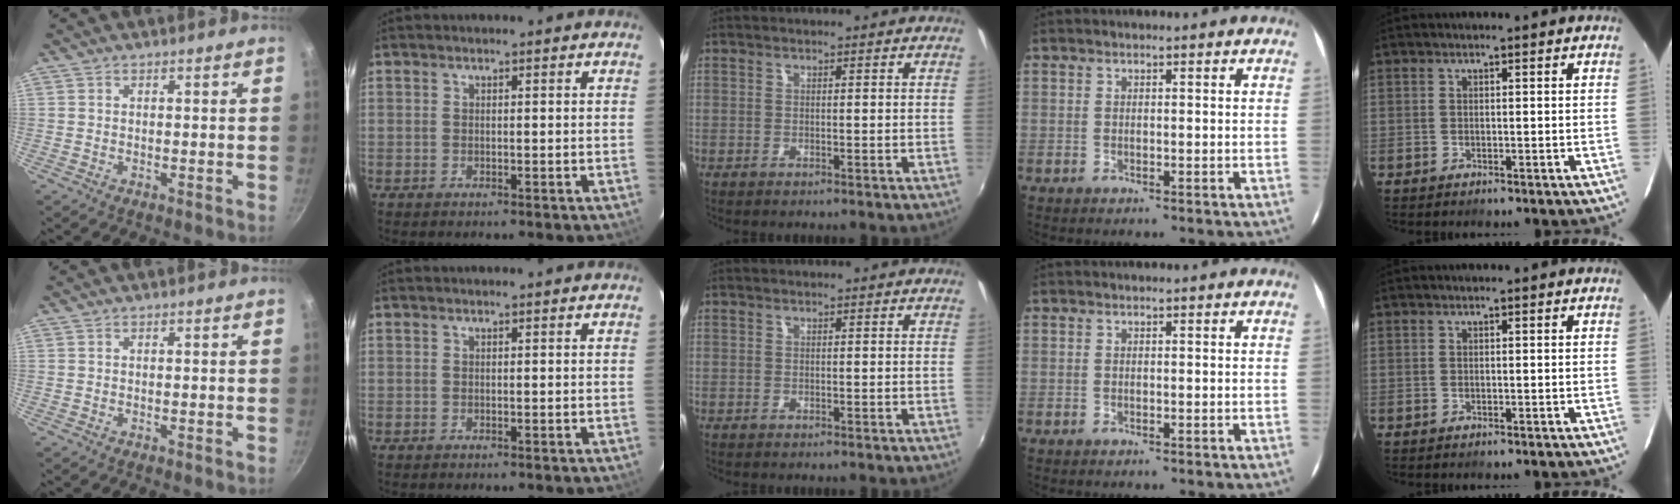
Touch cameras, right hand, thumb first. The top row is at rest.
{}